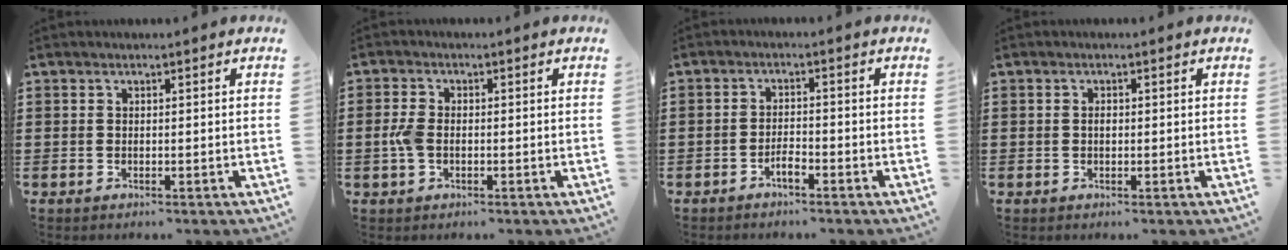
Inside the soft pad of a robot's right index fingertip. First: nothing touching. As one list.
[{"total": 3.1, "force": [-0.4, 1.9, 2.5], "torque": [-0.070, -0.003, -0.015]}, {"total": 2.2, "force": [-1.7, 0.4, 1.3], "torque": [-0.026, 0.003, -0.032]}, {"total": 1.0, "force": [0.0, 0.5, 0.9], "torque": [-0.018, 0.002, -0.002]}]